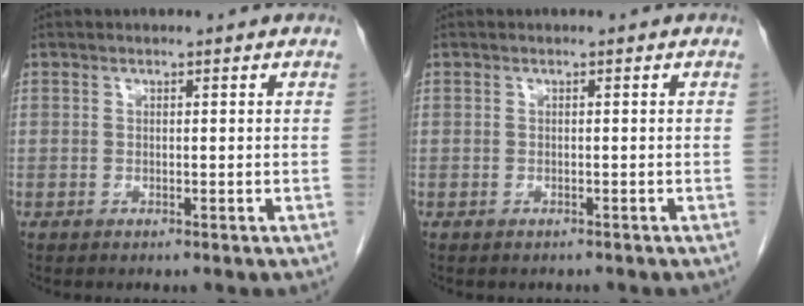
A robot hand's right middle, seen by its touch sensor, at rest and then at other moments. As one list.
[{"total": 0.9, "force": [-0.8, 0.4, 0.1], "torque": [-0.009, 0.001, -0.013]}]